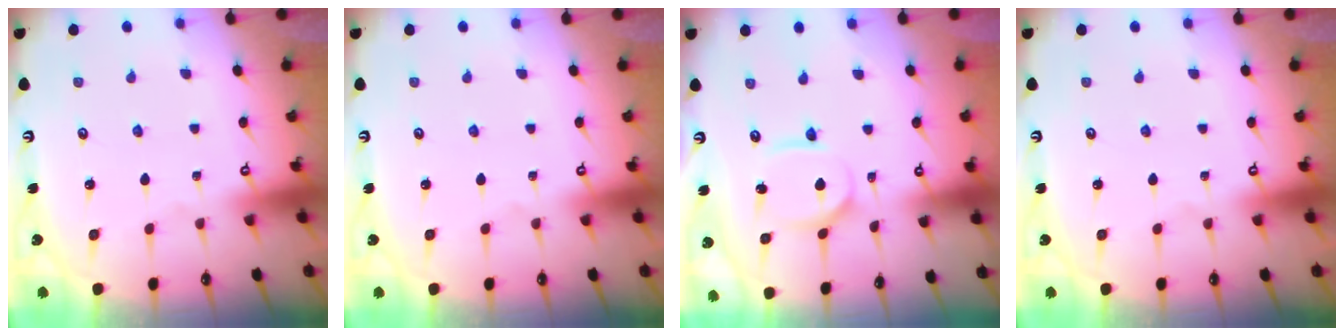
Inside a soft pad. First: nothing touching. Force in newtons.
{"total": 0.0}
{"total": 5.5, "press": 5.5, "slide": 0.5}
{"total": 0.0}